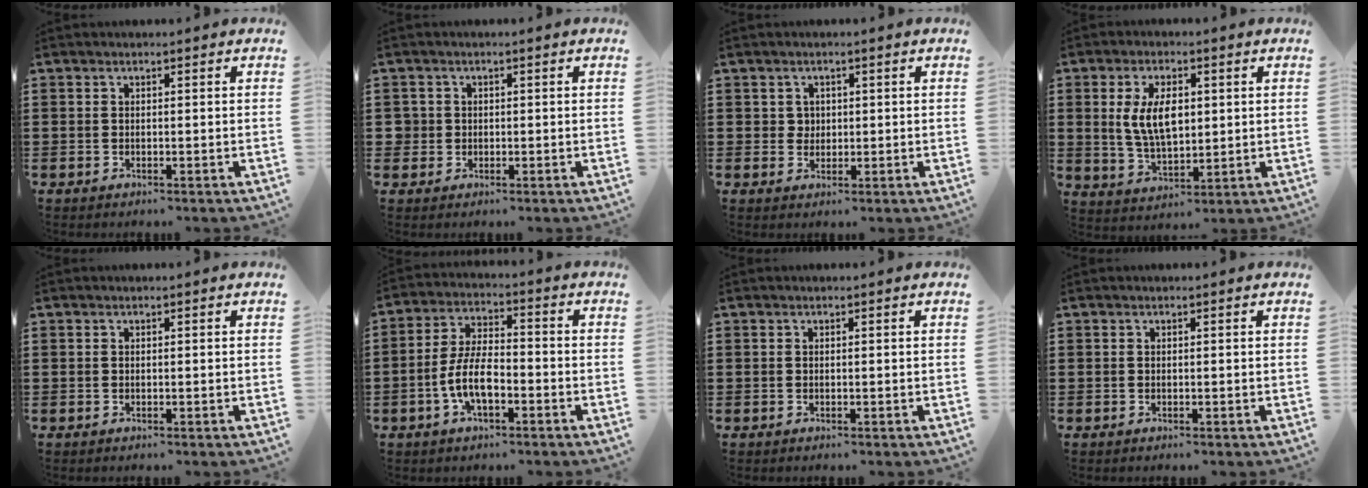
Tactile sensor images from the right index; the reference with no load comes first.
{"total": 1.7, "force": [0.0, 1.6, 0.3], "torque": [-0.015, 0.006, -0.002]}
{"total": 1.8, "force": [0.5, 1.6, 0.5], "torque": [-0.015, 0.009, 0.008]}
{"total": 7.8, "force": [1.3, 3.9, 6.6], "torque": [-0.132, 0.006, 0.019]}
{"total": 0.0}
{"total": 7.6, "force": [-2.6, 3.1, 6.4], "torque": [-0.150, -0.005, -0.056]}
{"total": 0.0}
{"total": 0.0}